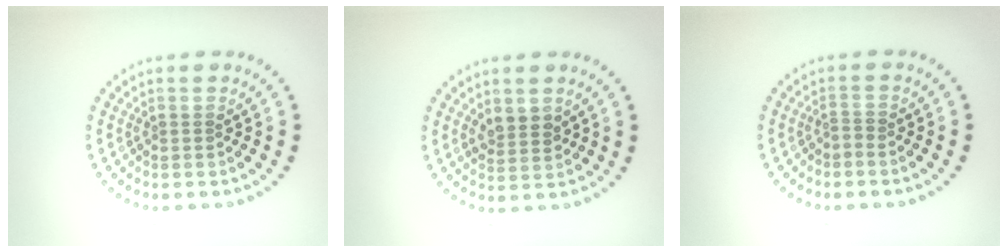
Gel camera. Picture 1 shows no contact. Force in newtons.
{"total": 1.8, "press": 1.7, "slide": 0.6}
{"total": 0.5, "press": 0.2, "slide": 0.5}